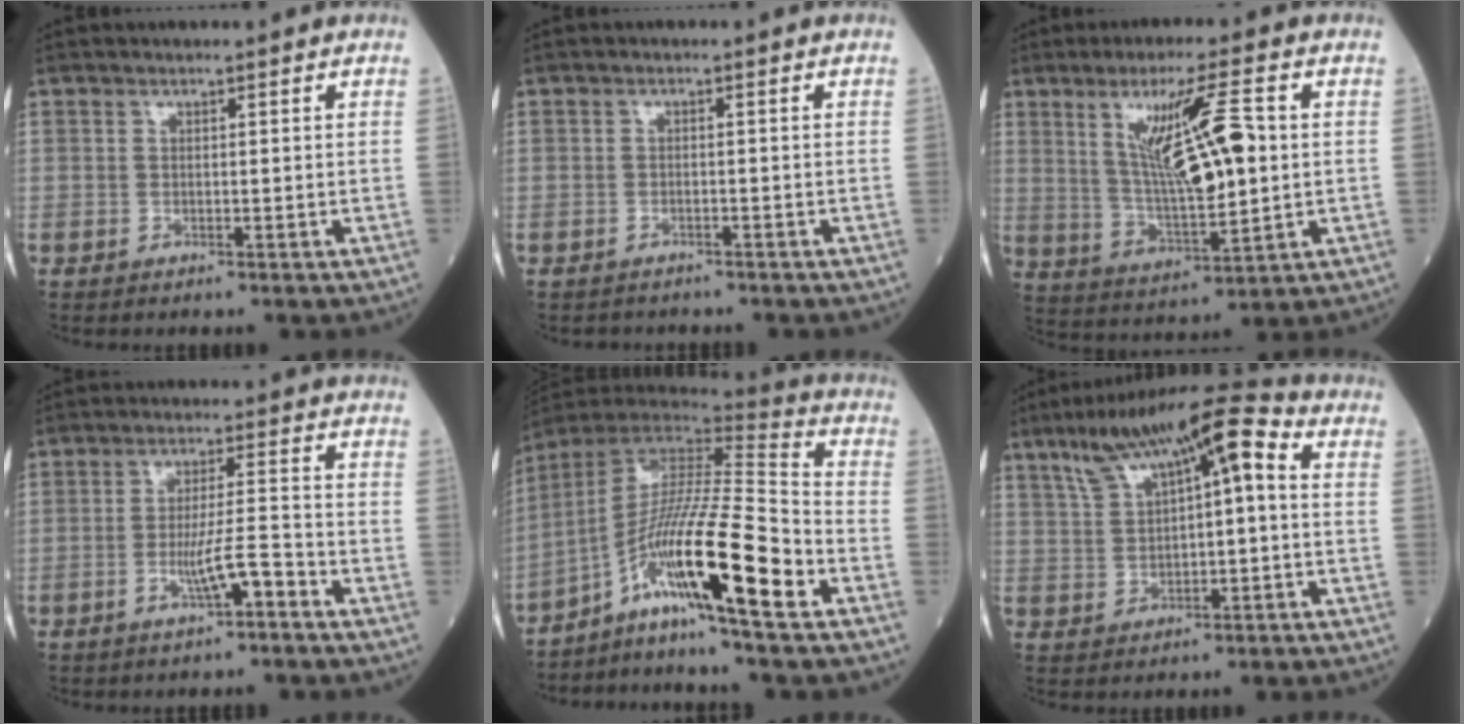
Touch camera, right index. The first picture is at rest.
{"total": 2.8, "force": [-2.3, 1.3, 0.8], "torque": [-0.027, -0.003, -0.029]}
{"total": 13.6, "force": [2.6, 2.1, 13.1], "torque": [-0.243, 0.001, 0.051]}
{"total": 5.7, "force": [-3.0, 0.5, 4.9], "torque": [-0.094, 0.004, -0.050]}
{"total": 18.6, "force": [-8.5, 0.4, 16.6], "torque": [-0.325, -0.020, -0.161]}
{"total": 13.6, "force": [4.9, 3.7, 12.1], "torque": [-0.202, 0.044, 0.078]}